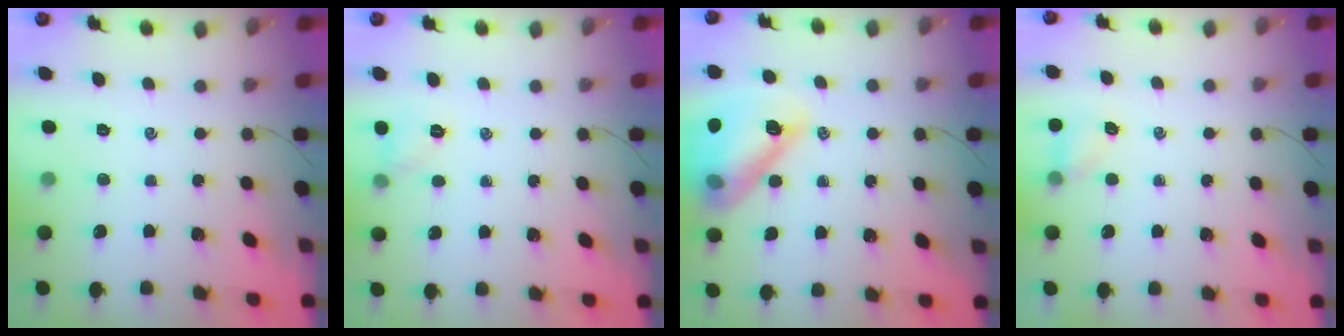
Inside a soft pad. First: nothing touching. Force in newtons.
{"total": 5.6, "press": 5.5, "slide": 1.3}
{"total": 17.7, "press": 17.5, "slide": 2.4}
{"total": 4.9, "press": 4.7, "slide": 1.5}